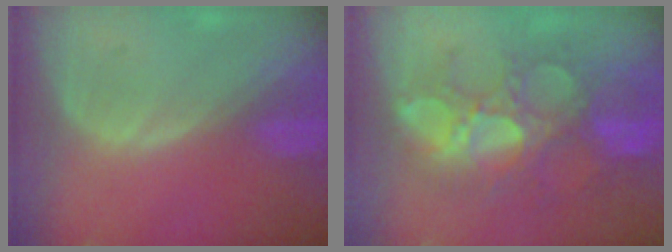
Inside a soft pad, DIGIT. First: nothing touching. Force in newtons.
{"total": 11.0, "press": 9.9, "slide": 4.9}